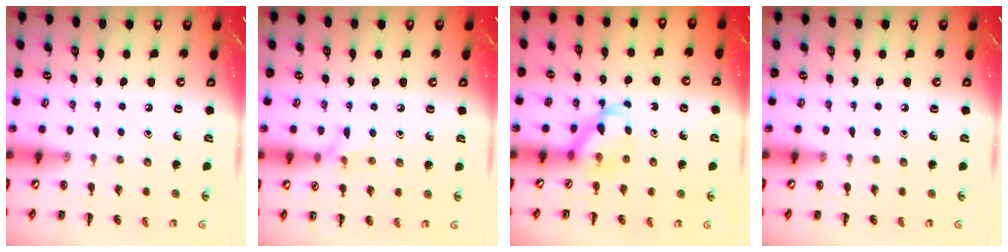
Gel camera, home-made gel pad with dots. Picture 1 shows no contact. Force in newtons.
{"total": 5.4, "press": 5.2, "slide": 1.6}
{"total": 4.7, "press": 4.7, "slide": 0.6}
{"total": 0.0}